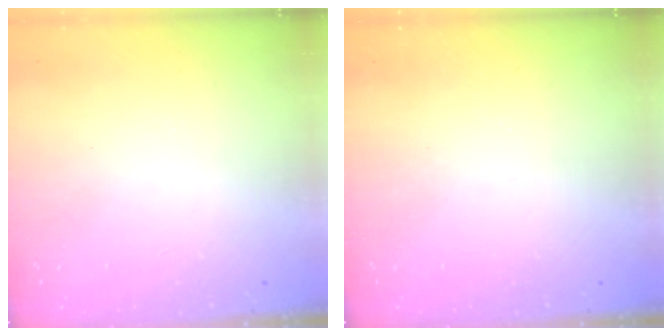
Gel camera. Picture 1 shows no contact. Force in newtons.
{"total": 0.0}